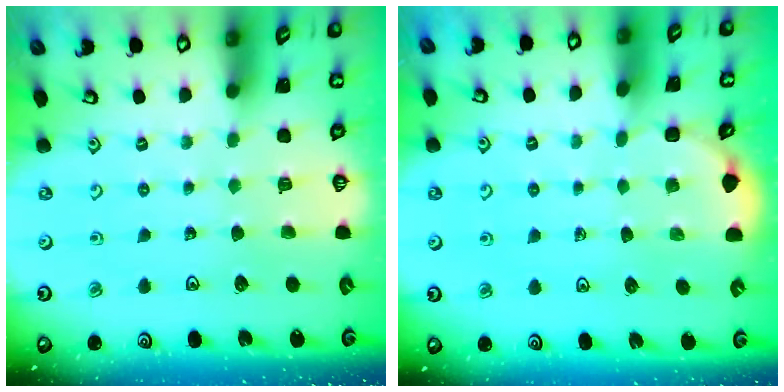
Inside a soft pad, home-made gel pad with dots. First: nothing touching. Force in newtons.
{"total": 1.8, "press": 1.7, "slide": 0.0}